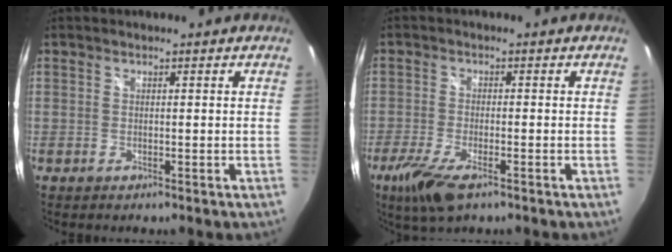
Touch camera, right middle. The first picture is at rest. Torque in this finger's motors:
{"motor_torque": [0.84, -0.81, 0.22, 0.10]}